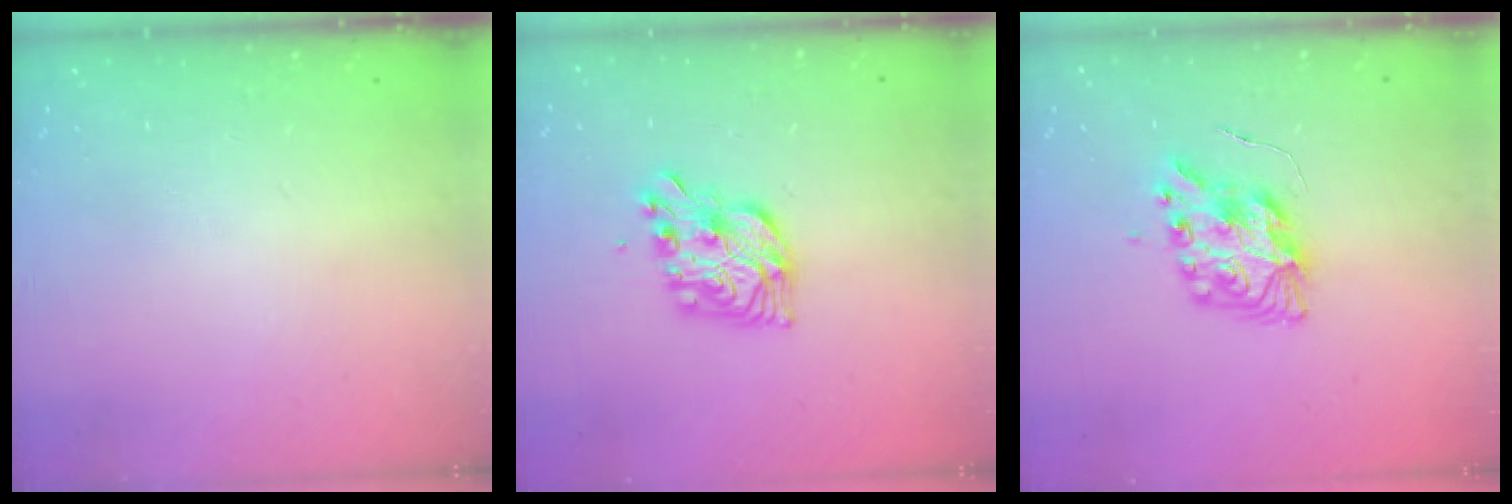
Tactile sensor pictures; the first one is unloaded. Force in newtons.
{"total": 10.5, "press": 10.5, "slide": 1.0}
{"total": 9.8, "press": 9.8, "slide": 0.9}